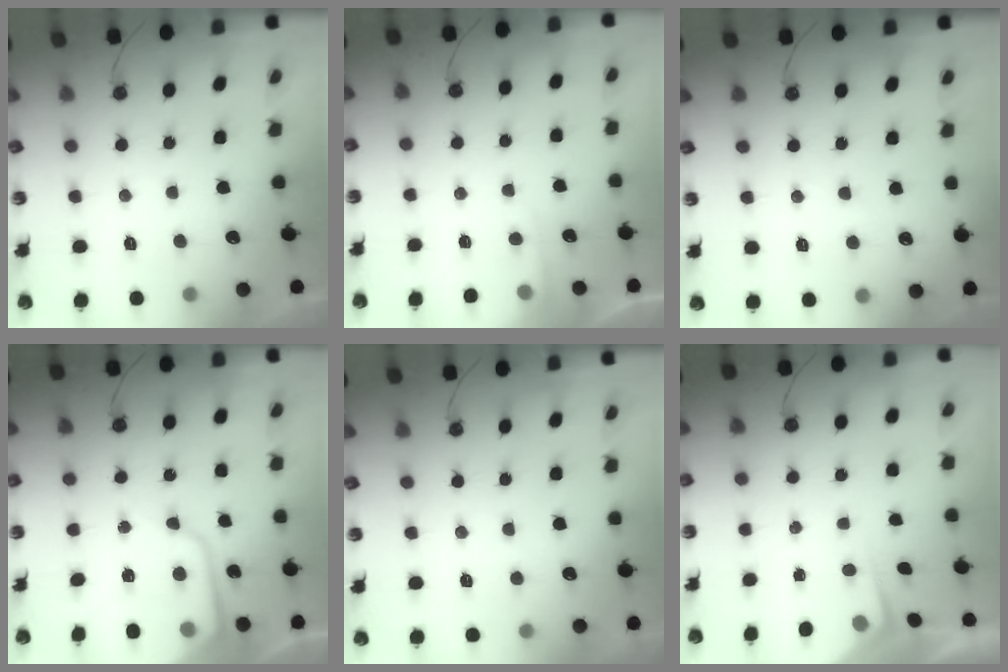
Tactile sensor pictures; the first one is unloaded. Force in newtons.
{"total": 4.3, "press": 4.2, "slide": 0.6}
{"total": 3.5, "press": 3.4, "slide": 0.6}
{"total": 10.7, "press": 10.7, "slide": 0.9}
{"total": 2.8, "press": 2.7, "slide": 0.5}
{"total": 2.7, "press": 2.7, "slide": 0.3}